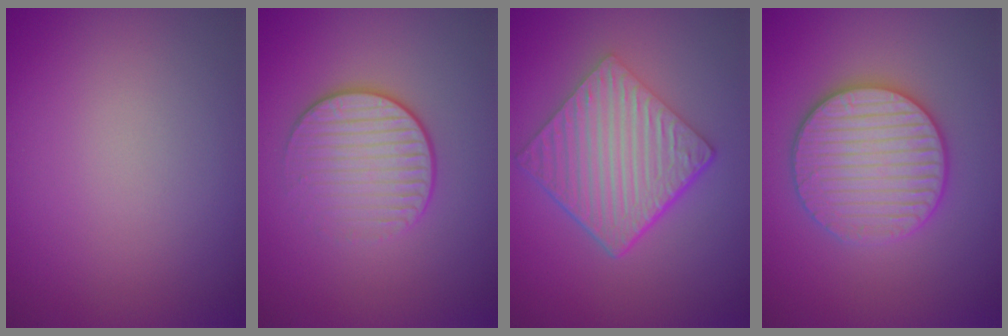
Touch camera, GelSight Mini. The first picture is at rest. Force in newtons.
{"total": 3.2, "press": 2.9, "slide": 1.5}
{"total": 7.0, "press": 4.7, "slide": 5.2}
{"total": 5.2, "press": 5.1, "slide": 1.1}